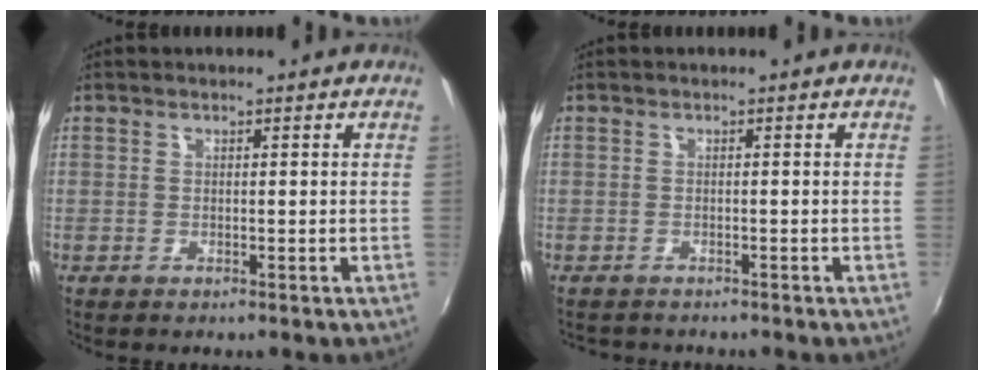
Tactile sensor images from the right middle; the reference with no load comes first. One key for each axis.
{"total": 1.8, "fx": -1.7, "fy": 0.5, "fz": 0.3, "tx": -0.008, "ty": -0.010, "tz": -0.025}